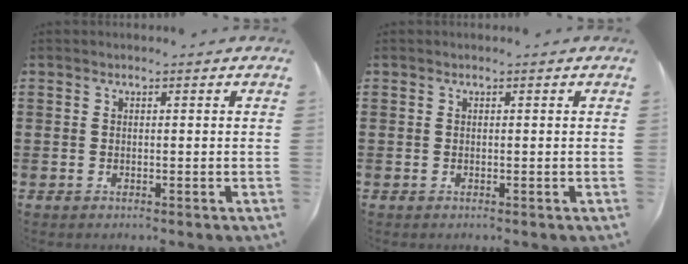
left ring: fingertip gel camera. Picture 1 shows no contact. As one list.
[{"total": 0.0}]